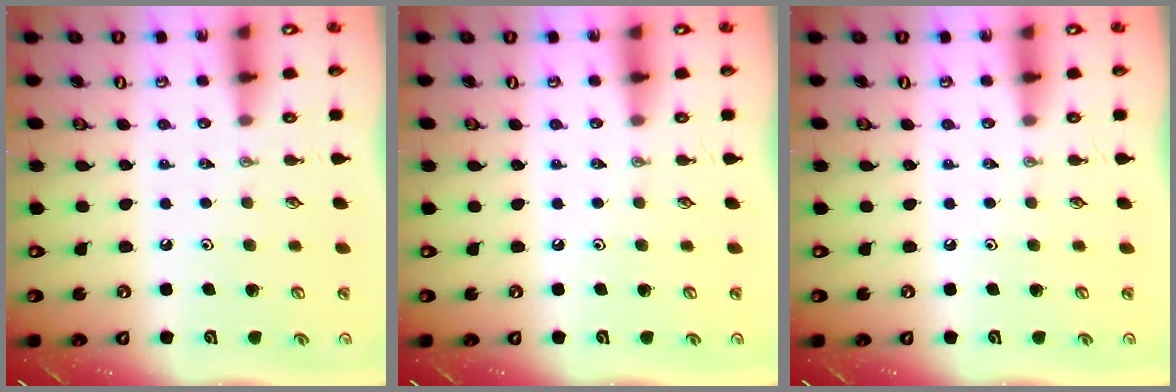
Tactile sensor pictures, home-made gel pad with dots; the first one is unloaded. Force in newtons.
{"total": 0.0}
{"total": 0.0}